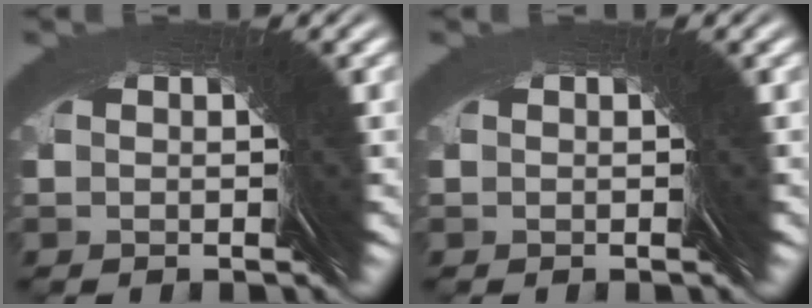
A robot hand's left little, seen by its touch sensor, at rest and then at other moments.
{"total": 0.0}